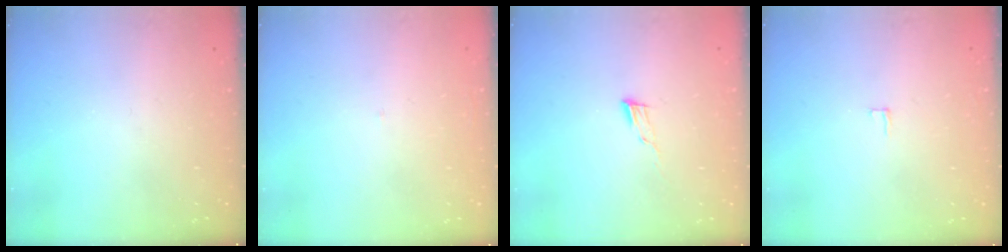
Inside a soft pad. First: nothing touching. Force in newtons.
{"total": 1.7, "press": 1.6, "slide": 0.1}
{"total": 4.6, "press": 4.6, "slide": 0.4}
{"total": 2.0, "press": 2.0, "slide": 0.2}